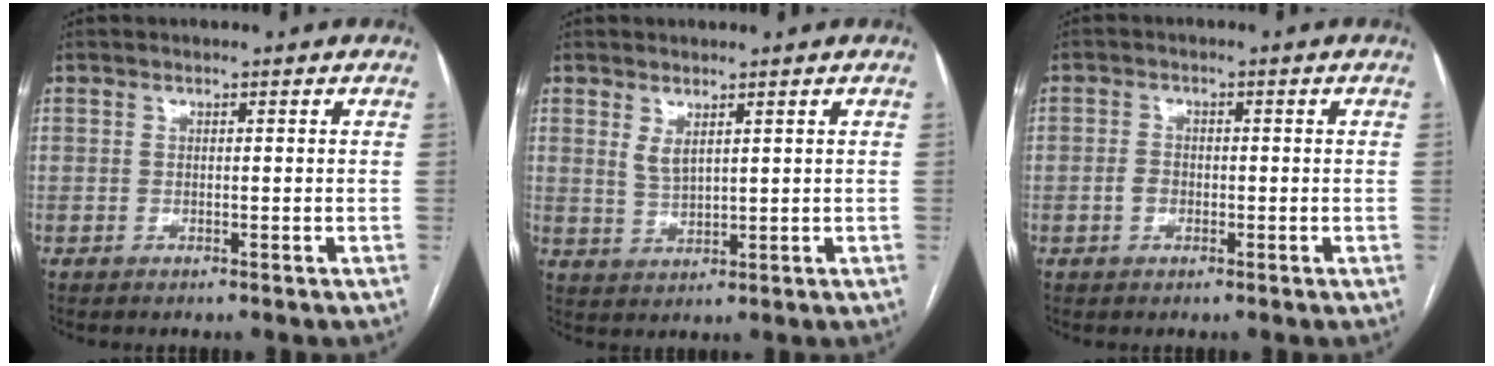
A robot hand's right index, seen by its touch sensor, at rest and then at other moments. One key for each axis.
{"total": 2.6, "fx": 1.5, "fy": 0.9, "fz": 1.9, "tx": -0.041, "ty": -0.005, "tz": 0.039}
{"total": 1.9, "fx": -0.6, "fy": 1.3, "fz": 1.2, "tx": -0.024, "ty": 0.006, "tz": -0.010}